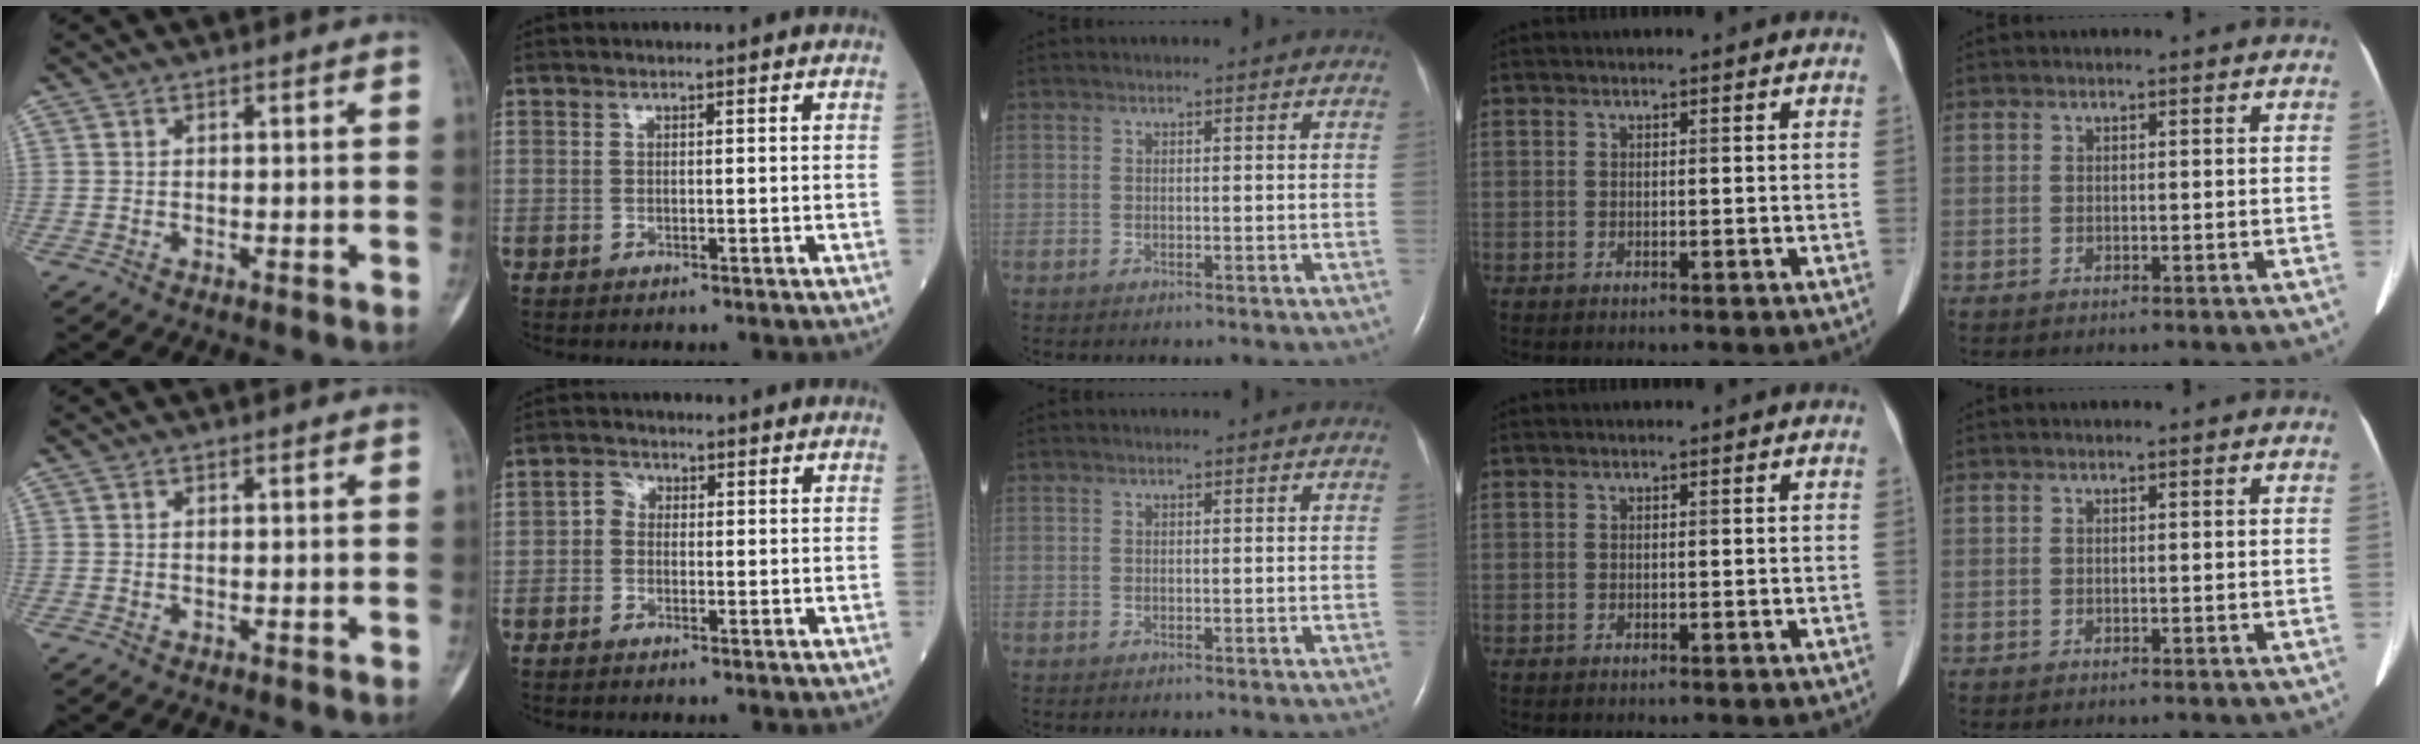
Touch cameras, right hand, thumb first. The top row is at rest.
{"index": {"total": 1.9, "force": [-0.2, 1.7, 0.9], "torque": [-0.011, 0.005, -0.010]}}